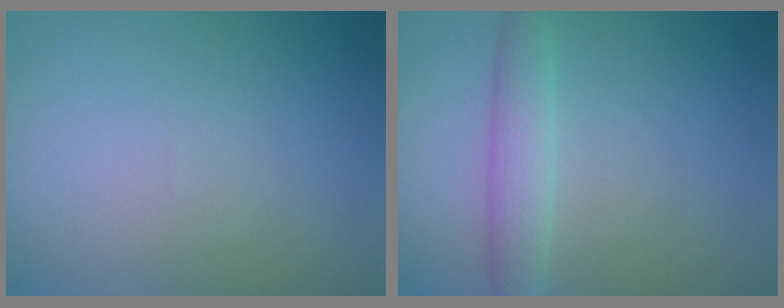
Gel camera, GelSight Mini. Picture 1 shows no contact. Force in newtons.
{"total": 2.7, "press": 2.7, "slide": 0.1}